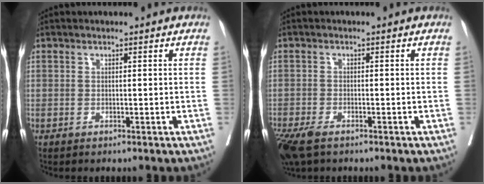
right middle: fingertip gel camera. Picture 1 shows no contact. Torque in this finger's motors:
{"motor_torque": [1.10, -1.04, 0.12, 0.03]}